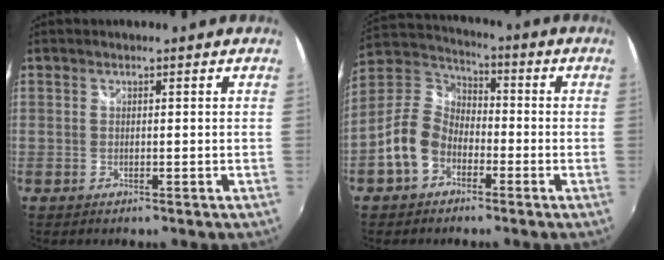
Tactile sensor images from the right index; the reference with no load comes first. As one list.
[{"total": 10.6, "force": [-4.5, 7.7, 5.8], "torque": [-0.133, 0.024, -0.083]}]